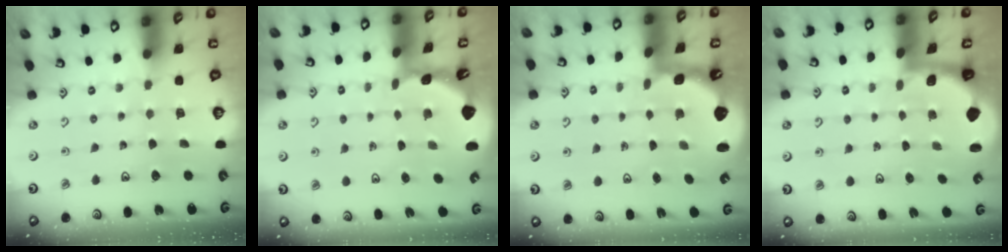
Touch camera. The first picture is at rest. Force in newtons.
{"total": 1.6, "press": 1.6, "slide": 0.1}
{"total": 2.4, "press": 1.7, "slide": 1.8}
{"total": 1.6, "press": 1.6, "slide": 0.1}